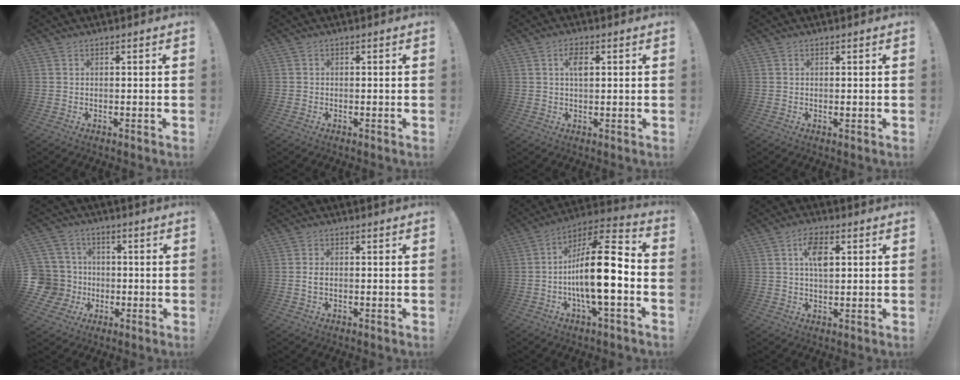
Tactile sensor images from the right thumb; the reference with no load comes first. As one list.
[{"total": 0.8, "force": [-0.2, 0.7, 0.0], "torque": [-0.008, 0.004, -0.002]}, {"total": 3.7, "force": [1.1, 1.9, 3.1], "torque": [-0.042, -0.002, 0.012]}, {"total": 0.5, "force": [-0.1, 0.3, 0.4], "torque": [-0.004, 0.000, -0.003]}, {"total": 10.7, "force": [-1.3, 10.1, 3.3], "torque": [-0.078, 0.014, -0.011]}, {"total": 1.7, "force": [-0.1, 1.2, 1.2], "torque": [-0.013, 0.003, -0.003]}, {"total": 20.4, "force": [-3.3, 6.2, 19.1], "torque": [-0.325, 0.019, -0.055]}, {"total": 7.0, "force": [2.0, 3.9, 5.5], "torque": [-0.087, 0.001, 0.033]}]